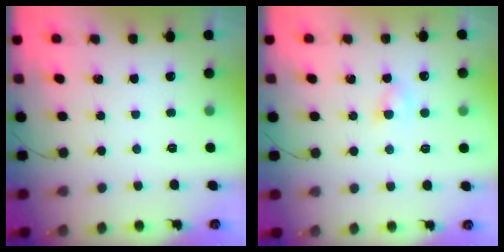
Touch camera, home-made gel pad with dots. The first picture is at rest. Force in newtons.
{"total": 1.7, "press": 1.6, "slide": 0.5}